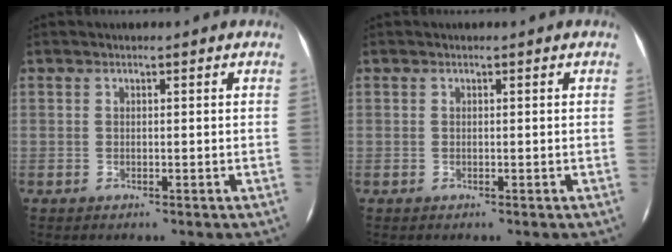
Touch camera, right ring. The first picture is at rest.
{"total": 0.0}